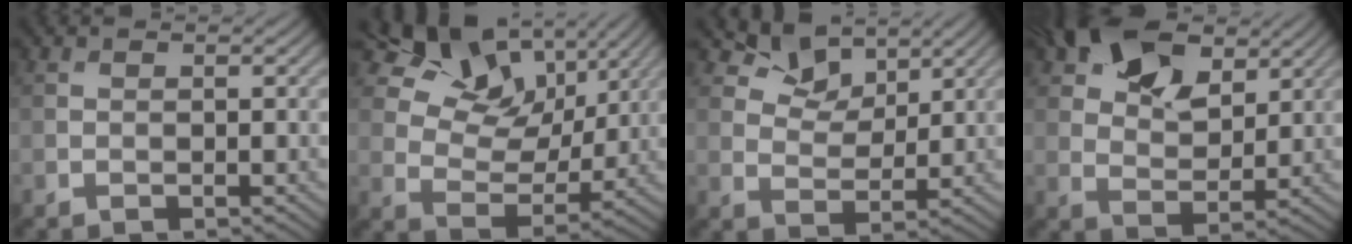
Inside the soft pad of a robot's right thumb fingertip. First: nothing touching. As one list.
[{"total": 13.1, "force": [7.9, 7.8, 7.0], "torque": [-0.134, 0.007, 0.133]}, {"total": 6.3, "force": [4.5, 3.5, 2.6], "torque": [-0.054, -0.003, 0.086]}, {"total": 11.6, "force": [6.7, 6.6, 6.8], "torque": [-0.138, 0.011, 0.115]}]